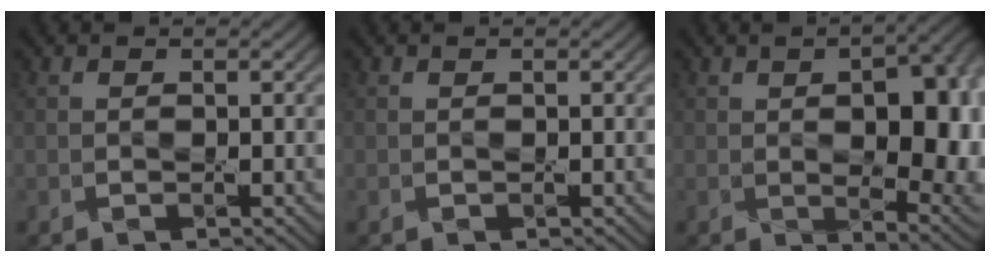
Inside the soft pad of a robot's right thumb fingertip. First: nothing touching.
{"total": 0.0}
{"total": 13.9, "force": [0.6, 7.4, 11.8], "torque": [-0.149, -0.016, 0.033]}